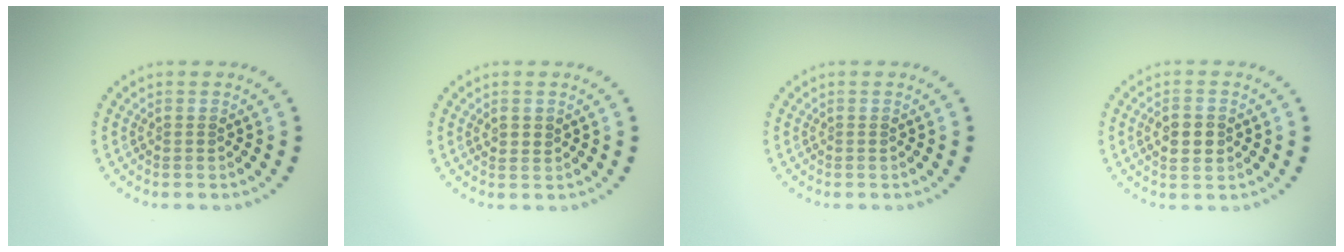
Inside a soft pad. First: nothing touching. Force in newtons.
{"total": 1.1, "press": 1.0, "slide": 0.5}
{"total": 0.0}
{"total": 2.6, "press": 2.6, "slide": 0.1}